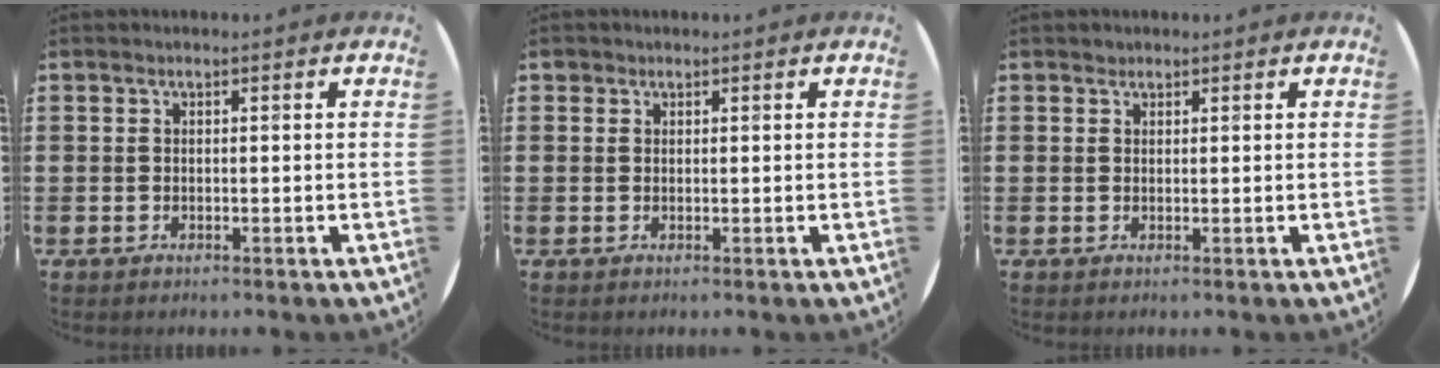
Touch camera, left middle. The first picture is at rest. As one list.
[{"total": 0.6, "force": [0.5, 0.4, -0.1], "torque": [0.010, 0.001, 0.007]}, {"total": 0.9, "force": [0.9, 0.4, -0.1], "torque": [0.001, 0.002, 0.017]}]